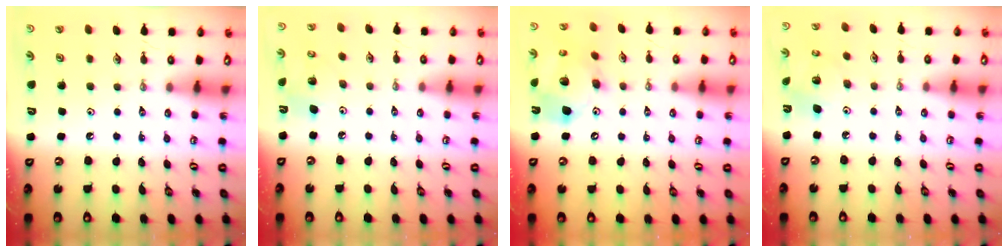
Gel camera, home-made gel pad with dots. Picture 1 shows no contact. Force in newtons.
{"total": 6.7, "press": 6.6, "slide": 1.5}
{"total": 15.3, "press": 15.1, "slide": 2.5}
{"total": 5.7, "press": 5.7, "slide": 0.2}